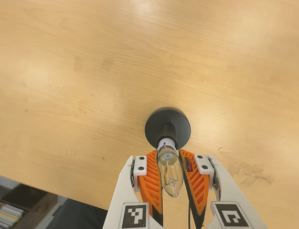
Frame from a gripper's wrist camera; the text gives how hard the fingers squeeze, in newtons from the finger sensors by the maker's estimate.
{"total": 21.8, "left": 21.9, "right": 21.6}